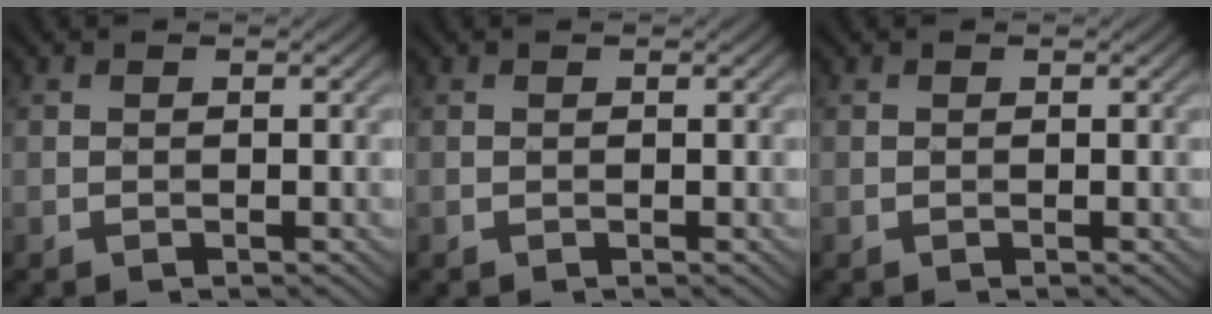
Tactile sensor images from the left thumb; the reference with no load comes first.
{"total": 0.0}
{"total": 0.0}